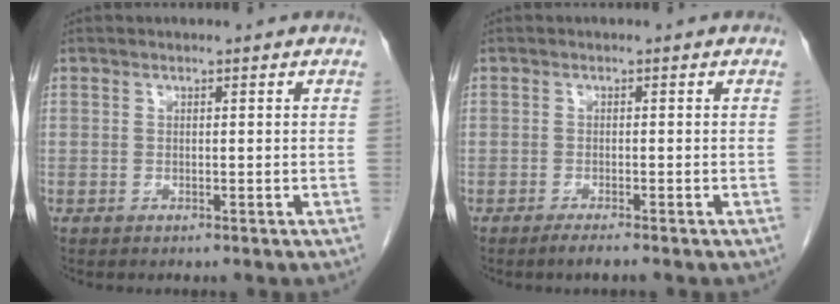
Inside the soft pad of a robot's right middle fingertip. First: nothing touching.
{"total": 1.6, "force": [-1.3, -0.2, 0.9], "torque": [-0.026, -0.006, -0.024]}